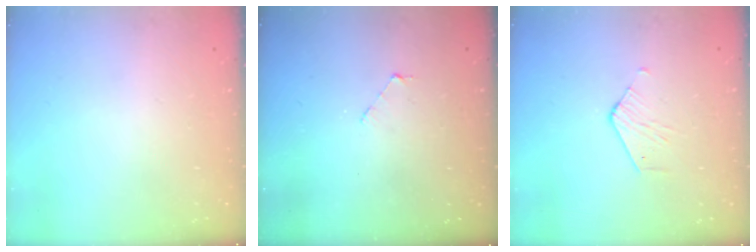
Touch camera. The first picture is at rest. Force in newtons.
{"total": 1.9, "press": 1.9, "slide": 0.2}
{"total": 2.5, "press": 2.5, "slide": 0.2}